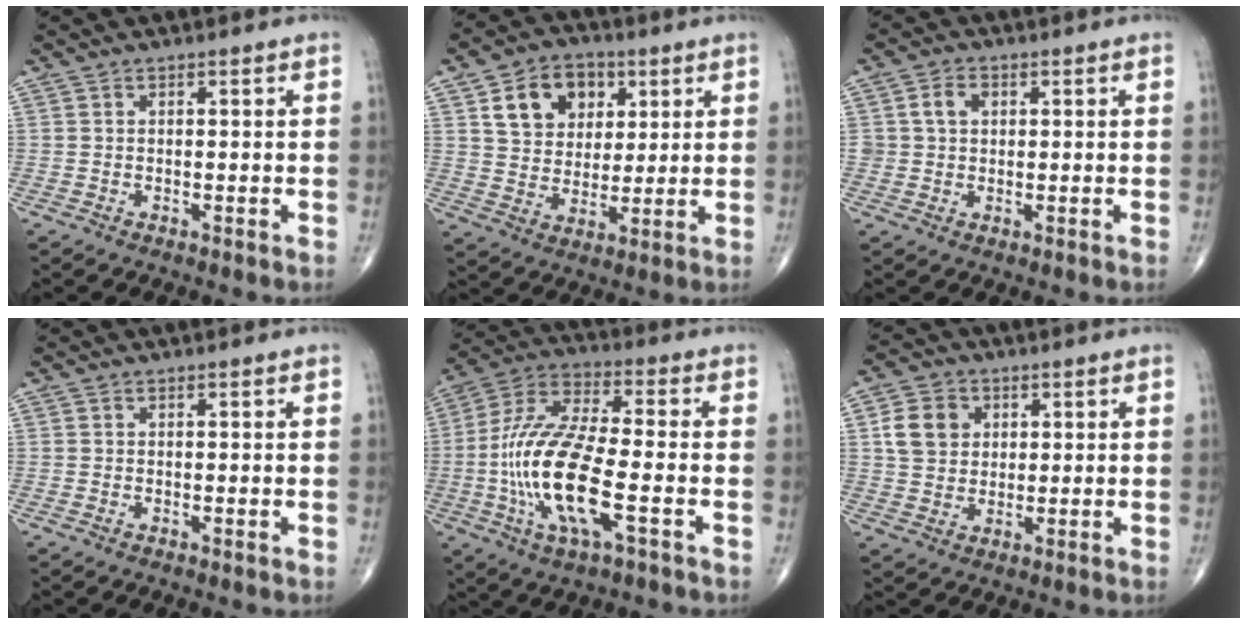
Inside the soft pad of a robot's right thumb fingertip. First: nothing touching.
{"total": 12.2, "force": [4.8, 9.2, 6.4], "torque": [-0.067, -0.011, 0.084]}
{"total": 3.8, "force": [0.9, 3.1, 2.0], "torque": [-0.023, 0.004, 0.016]}
{"total": 0.0}
{"total": 18.7, "force": [-4.4, 6.0, 17.1], "torque": [-0.368, 0.021, -0.082]}
{"total": 7.6, "force": [1.9, 6.3, 3.6], "torque": [-0.045, -0.002, 0.034]}